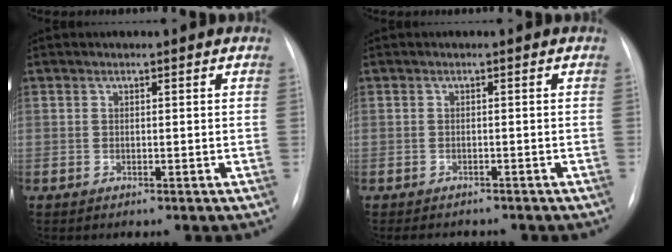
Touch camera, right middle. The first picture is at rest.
{"total": 4.1, "force": [-3.6, 1.5, 1.3], "torque": [-0.014, -0.003, -0.043]}